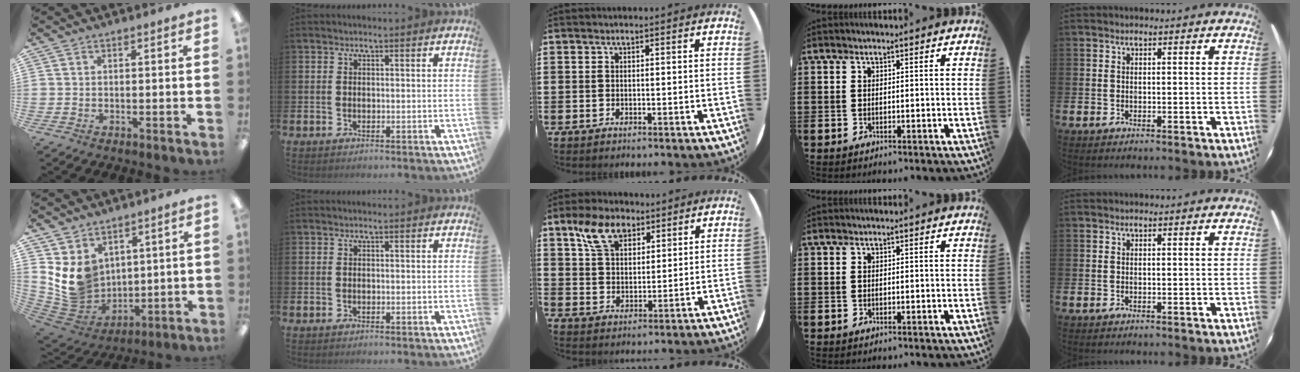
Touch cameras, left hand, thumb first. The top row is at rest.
{"thumb": {"total": 11.5, "force": [4.7, 9.6, 4.3], "torque": [-0.117, -0.034, 0.100]}, "middle": {"total": 7.2, "force": [4.7, 4.0, 3.7], "torque": [-0.081, 0.004, 0.088]}}